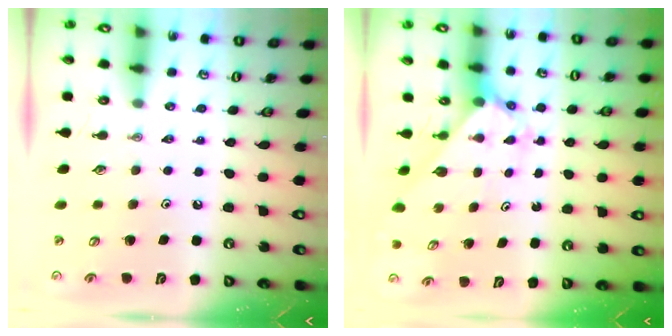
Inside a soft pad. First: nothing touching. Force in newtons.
{"total": 2.1, "press": 2.1, "slide": 0.3}